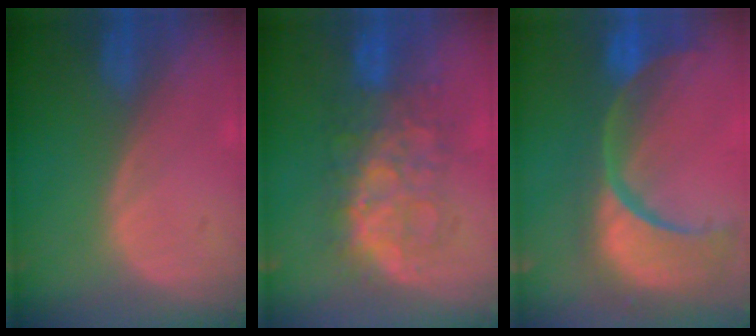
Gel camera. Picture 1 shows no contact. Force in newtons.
{"total": 8.3, "press": 8.3, "slide": 0.2}
{"total": 14.3, "press": 11.4, "slide": 8.7}